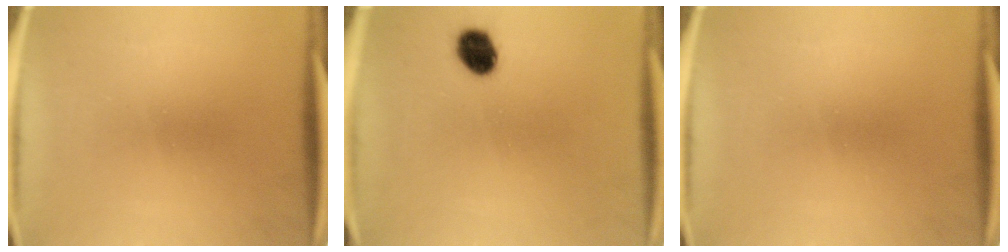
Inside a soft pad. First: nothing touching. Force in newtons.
{"total": 6.2}
{"total": 0.0}